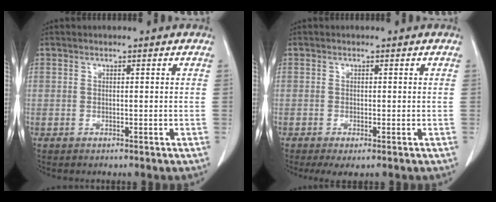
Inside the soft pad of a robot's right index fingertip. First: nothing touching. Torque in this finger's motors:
{"motor_torque": [0.15, -0.12, 0.09, 0.03]}